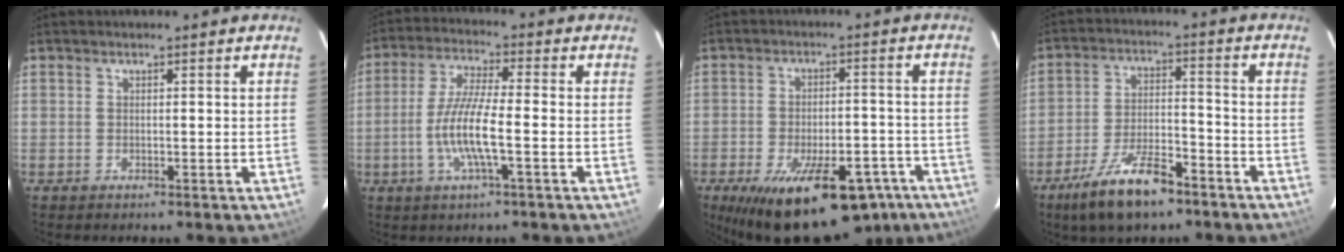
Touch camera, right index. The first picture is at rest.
{"total": 9.4, "force": [-2.7, 1.0, 9.0], "torque": [-0.184, -0.002, -0.055]}
{"total": 22.1, "force": [-15.1, 9.6, 13.1], "torque": [-0.223, -0.018, -0.195]}
{"total": 12.7, "force": [-9.0, 4.2, 7.9], "torque": [-0.172, -0.013, -0.152]}